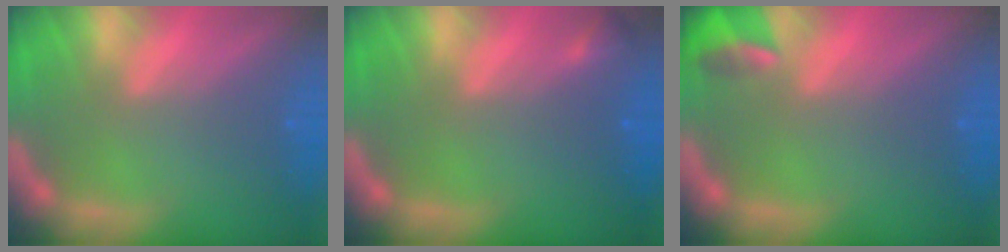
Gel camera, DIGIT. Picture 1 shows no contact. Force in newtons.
{"total": 0.9}
{"total": 2.9}